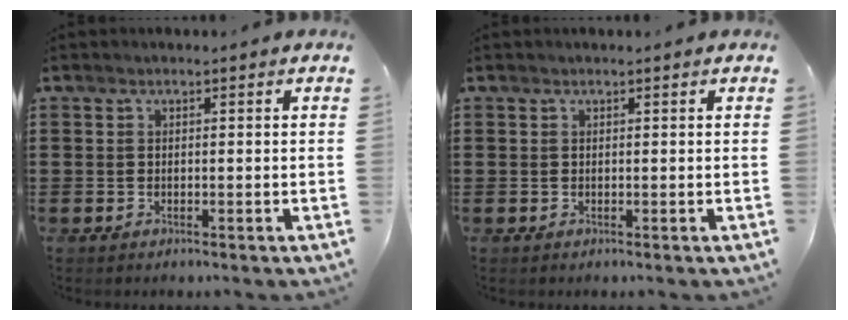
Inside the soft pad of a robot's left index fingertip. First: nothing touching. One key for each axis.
{"total": 0.0}